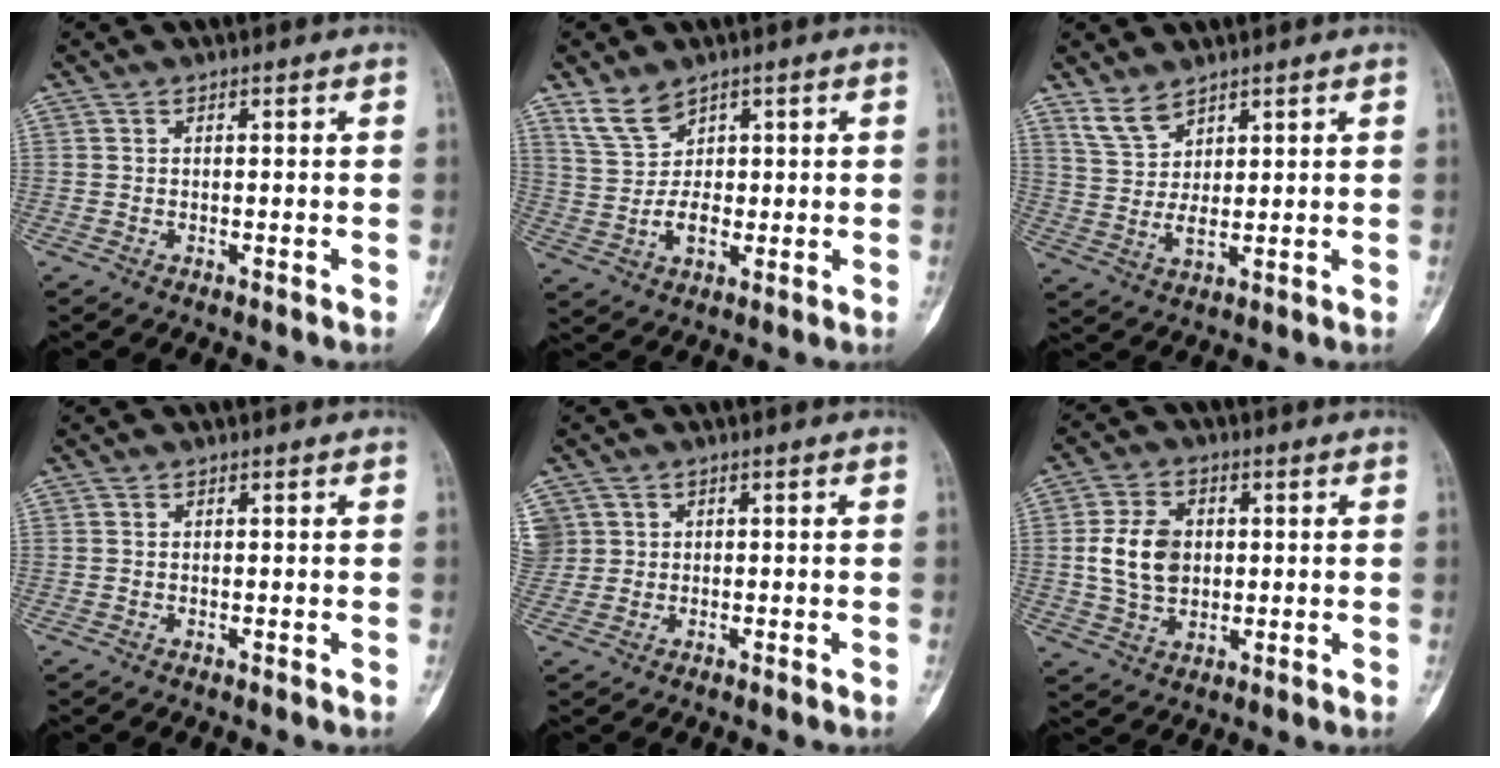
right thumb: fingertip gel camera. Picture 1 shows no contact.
{"total": 6.9, "force": [3.8, 4.6, 3.4], "torque": [-0.049, -0.021, 0.085]}
{"total": 5.5, "force": [4.1, 2.3, 2.7], "torque": [-0.048, -0.025, 0.091]}
{"total": 0.0}
{"total": 4.2, "force": [0.9, 4.0, 0.6], "torque": [0.001, 0.016, 0.022]}
{"total": 9.4, "force": [0.8, 6.9, 6.4], "torque": [-0.101, 0.003, 0.017]}